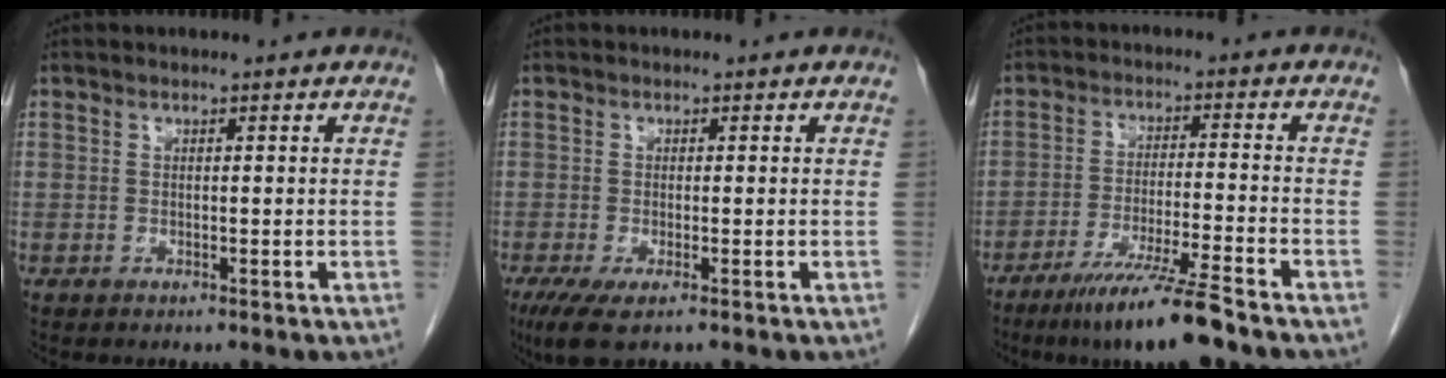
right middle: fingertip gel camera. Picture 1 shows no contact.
{"total": 4.3, "force": [-2.5, 0.9, 3.4], "torque": [-0.063, -0.015, -0.042]}
{"total": 9.8, "force": [-7.3, -0.7, 6.5], "torque": [-0.113, -0.033, -0.129]}